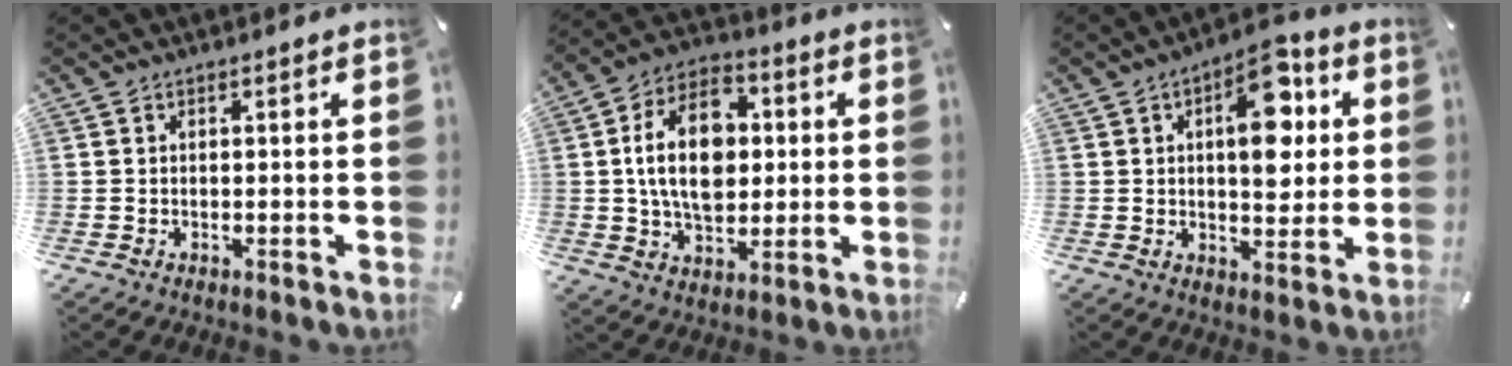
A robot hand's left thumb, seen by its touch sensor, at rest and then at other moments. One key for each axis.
{"total": 16.2, "fx": 1.5, "fy": 11.1, "fz": 11.7, "tx": -0.223, "ty": 0.011, "tz": 0.024}
{"total": 13.3, "fx": 4.2, "fy": 7.0, "fz": 10.5, "tx": -0.138, "ty": -0.013, "tz": 0.068}